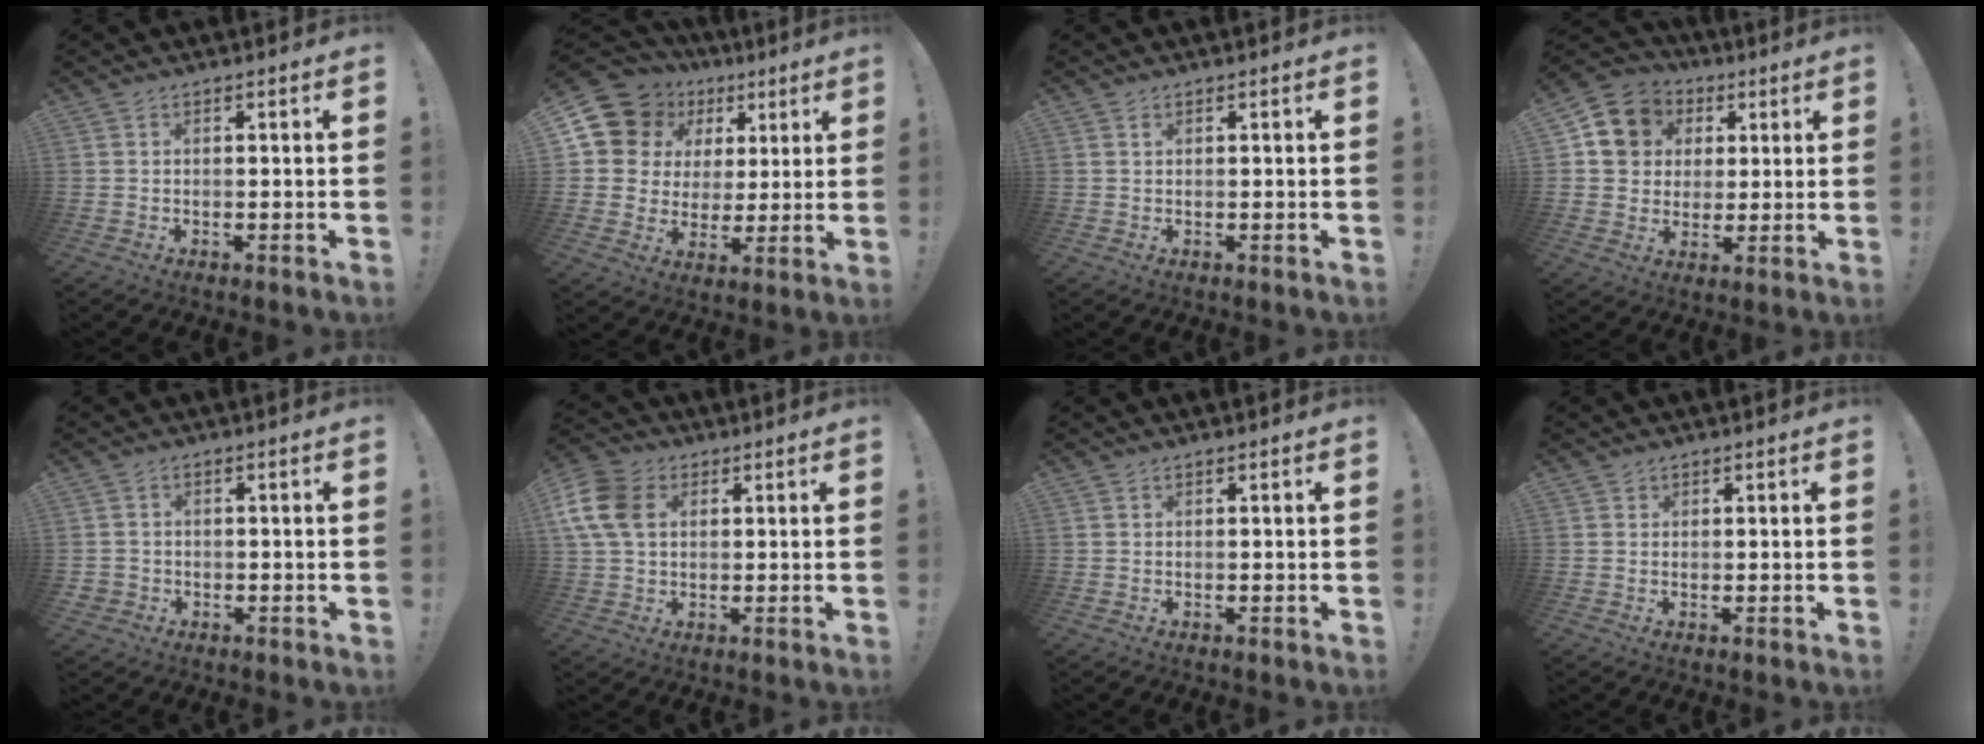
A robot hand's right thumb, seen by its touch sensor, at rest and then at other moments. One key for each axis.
{"total": 13.6, "fx": 6.8, "fy": 10.9, "fz": 4.5, "tx": -0.070, "ty": -0.042, "tz": 0.142}
{"total": 0.5, "fx": 0.3, "fy": 0.2, "fz": 0.4, "tx": -0.009, "ty": 0.002, "tz": 0.006}
{"total": 12.1, "fx": 3.5, "fy": 10.9, "fz": 4.2, "tx": -0.045, "ty": -0.011, "tz": 0.073}
{"total": 2.2, "fx": -0.4, "fy": 2.0, "fz": 0.8, "tx": -0.014, "ty": 0.001, "tz": -0.005}
{"total": 13.4, "fx": 3.5, "fy": 9.9, "fz": 8.3, "tx": -0.168, "ty": -0.001, "tz": 0.071}
{"total": 0.0}
{"total": 0.8, "fx": 0.7, "fy": 0.4, "fz": 0.2, "tx": 0.005, "ty": -0.004, "tz": 0.012}